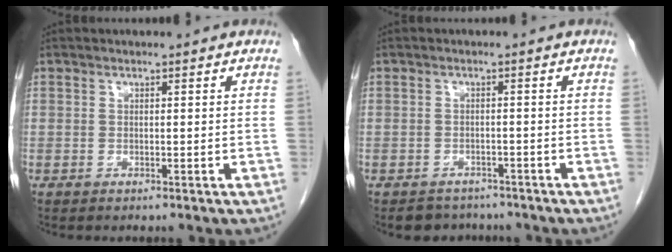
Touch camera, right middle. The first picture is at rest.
{"total": 4.2, "force": [-3.6, 2.1, 0.2], "torque": [-0.001, 0.005, -0.049]}